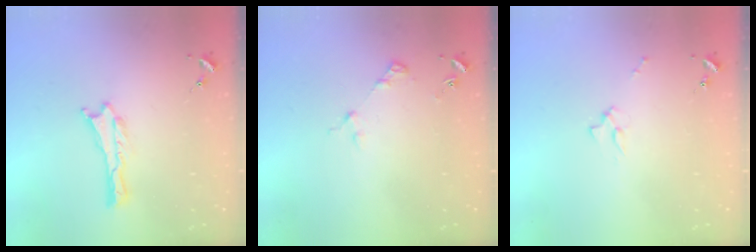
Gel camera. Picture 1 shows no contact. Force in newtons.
{"total": 4.0, "press": 4.0, "slide": 0.4}
{"total": 1.7, "press": 1.6, "slide": 0.2}